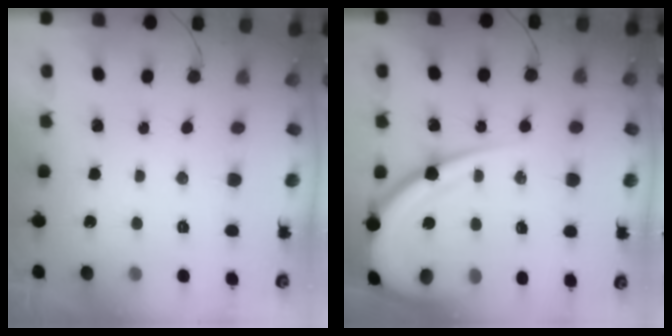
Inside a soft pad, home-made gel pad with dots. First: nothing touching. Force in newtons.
{"total": 19.7, "press": 19.6, "slide": 1.9}